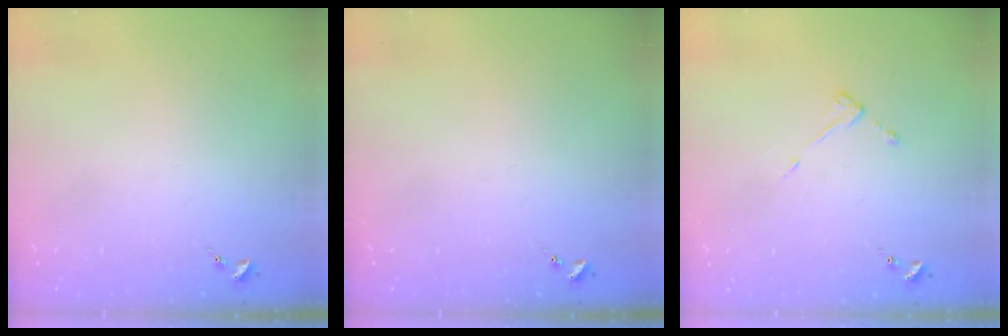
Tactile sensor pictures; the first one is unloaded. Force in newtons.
{"total": 0.0}
{"total": 3.8, "press": 3.8, "slide": 0.4}